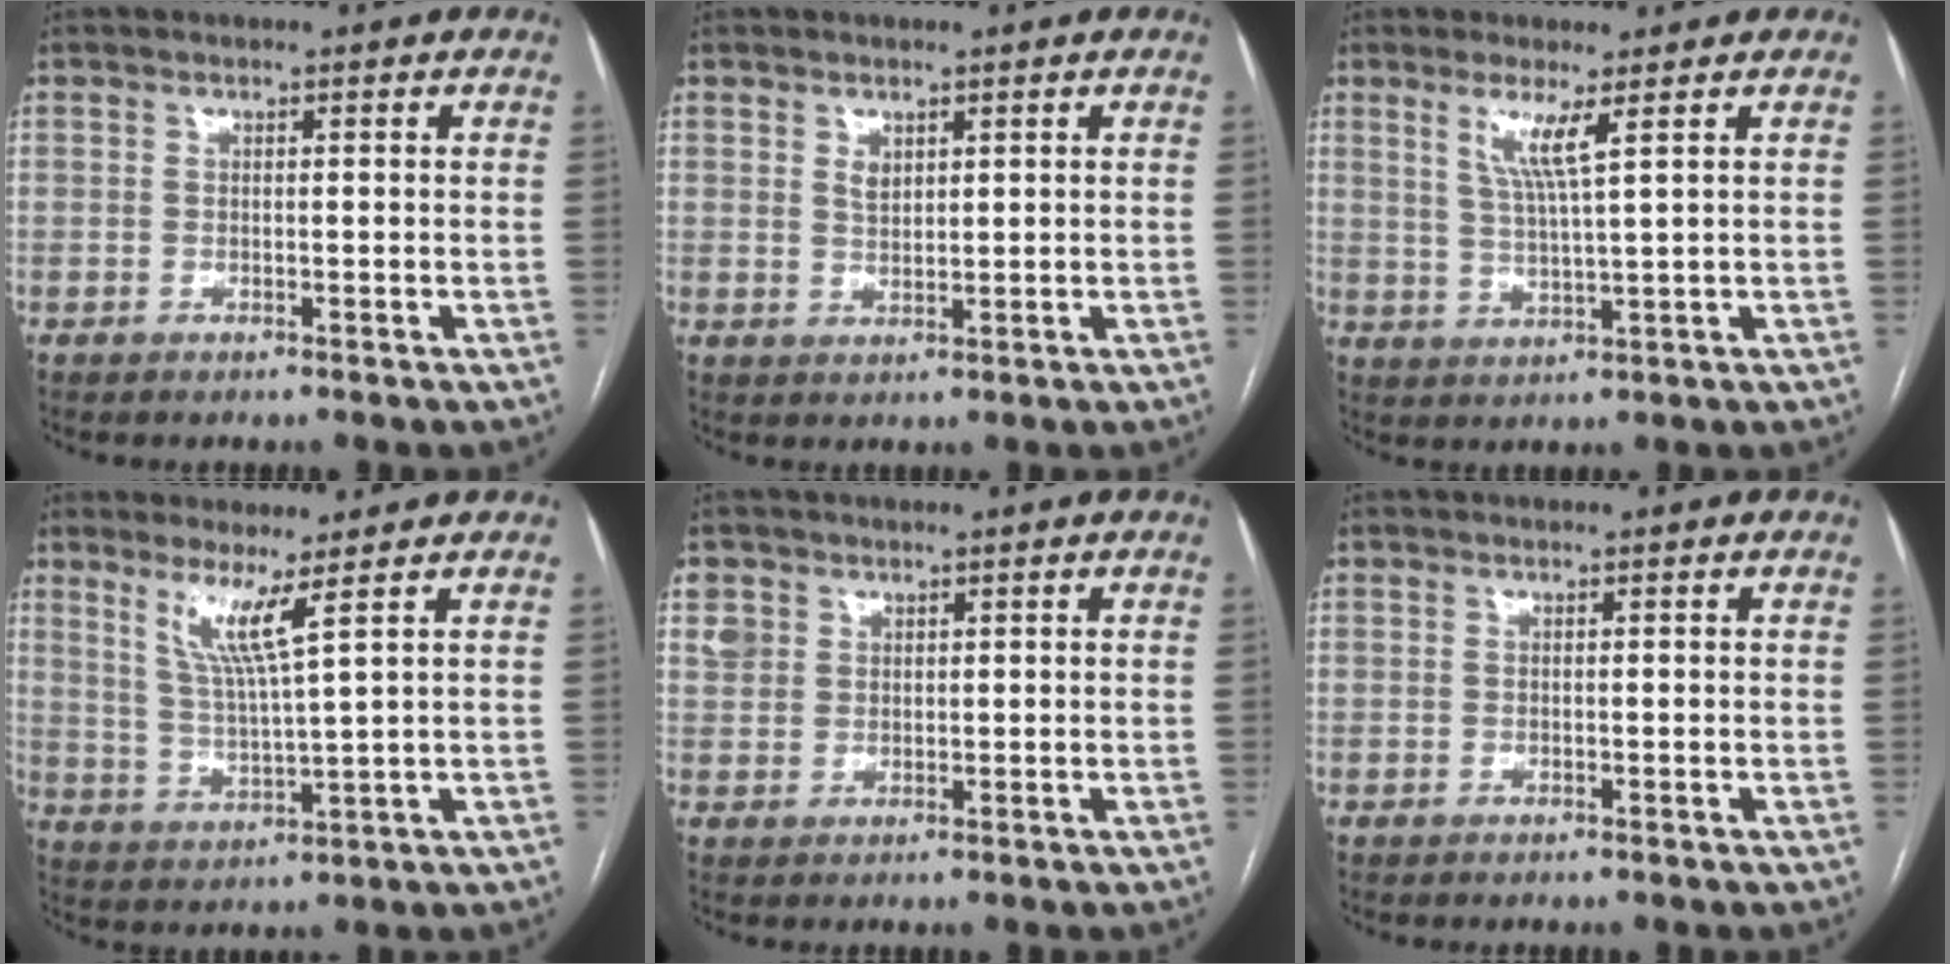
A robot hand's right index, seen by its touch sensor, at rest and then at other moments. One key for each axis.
{"total": 1.9, "fx": 1.0, "fy": 1.1, "fz": 1.1, "tx": -0.023, "ty": -0.003, "tz": 0.025}
{"total": 4.9, "fx": 2.4, "fy": -0.7, "fz": 4.2, "tx": -0.085, "ty": -0.012, "tz": 0.049}
{"total": 6.0, "fx": 3.4, "fy": -1.2, "fz": 4.8, "tx": -0.095, "ty": -0.018, "tz": 0.070}
{"total": 2.6, "fx": 1.4, "fy": 2.2, "fz": 0.3, "tx": -0.003, "ty": 0.008, "tz": 0.027}
{"total": 0.0}